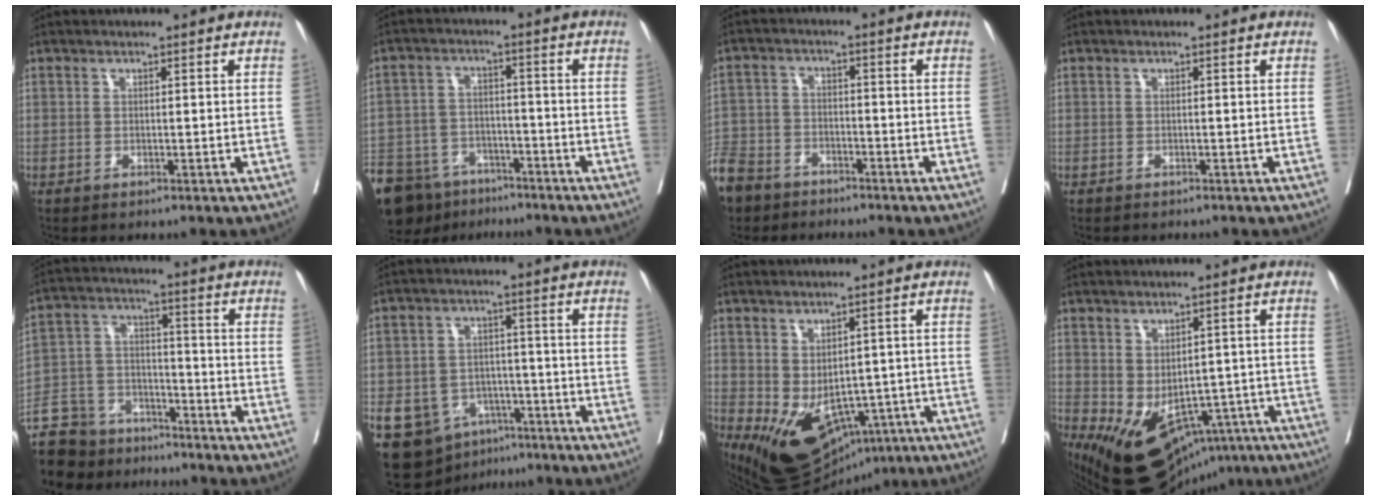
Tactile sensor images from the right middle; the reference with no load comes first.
{"total": 16.3, "force": [-12.3, 8.9, 6.0], "torque": [-0.152, -0.004, -0.186]}
{"total": 13.3, "force": [-9.5, 8.2, 4.3], "torque": [-0.143, -0.007, -0.170]}
{"total": 1.3, "force": [-1.2, 0.3, 0.4], "torque": [-0.016, -0.004, -0.017]}
{"total": 14.7, "force": [-12.5, 7.1, 3.1], "torque": [-0.073, 0.033, -0.204]}
{"total": 10.7, "force": [-5.8, 7.8, 4.4], "torque": [-0.083, 0.017, -0.084]}
{"total": 13.7, "force": [-6.1, 8.4, 8.9], "torque": [-0.155, -0.011, -0.074]}
{"total": 14.3, "force": [-7.4, 8.9, 8.5], "torque": [-0.153, -0.012, -0.089]}